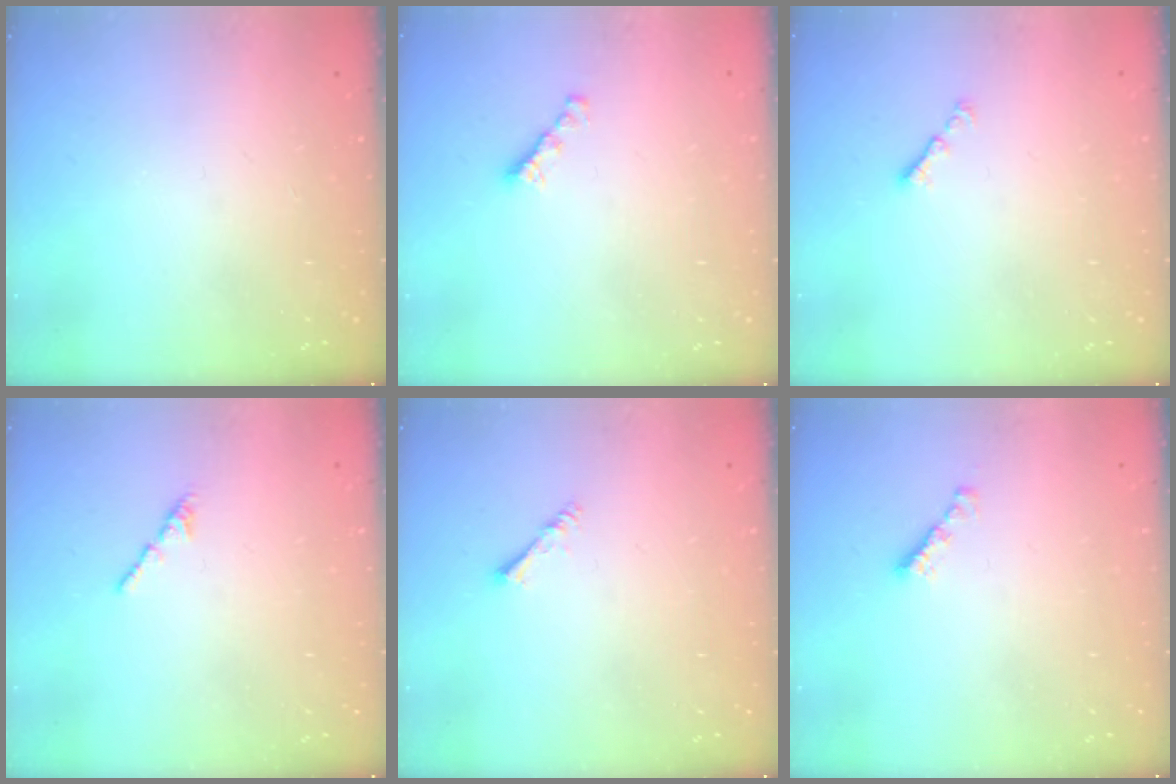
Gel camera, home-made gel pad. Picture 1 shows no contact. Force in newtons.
{"total": 2.7, "press": 2.6, "slide": 0.7}
{"total": 1.3, "press": 1.2, "slide": 0.5}
{"total": 0.8, "press": 0.7, "slide": 0.5}
{"total": 1.4, "press": 1.4, "slide": 0.3}
{"total": 2.4, "press": 2.4, "slide": 0.4}